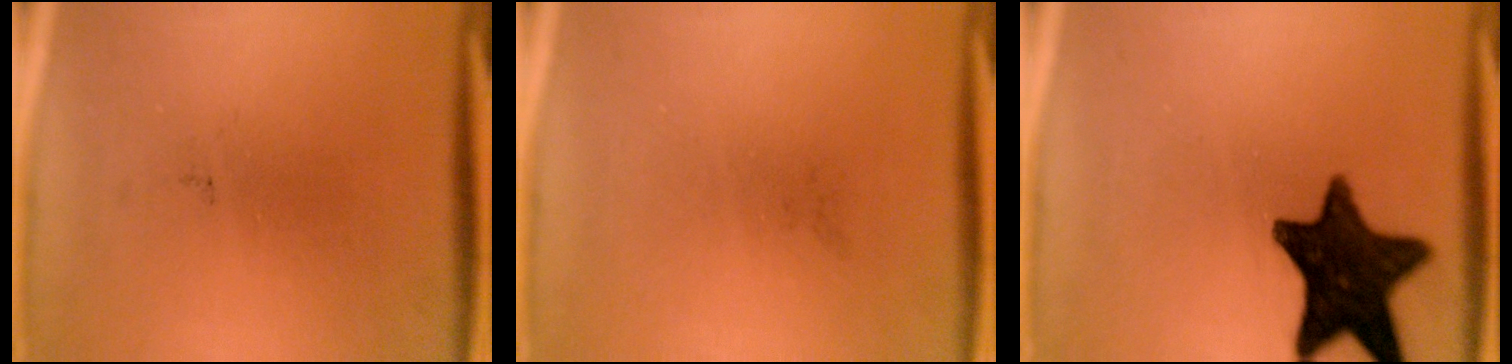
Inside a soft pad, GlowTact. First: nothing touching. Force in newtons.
{"total": 0.0}
{"total": 14.2}